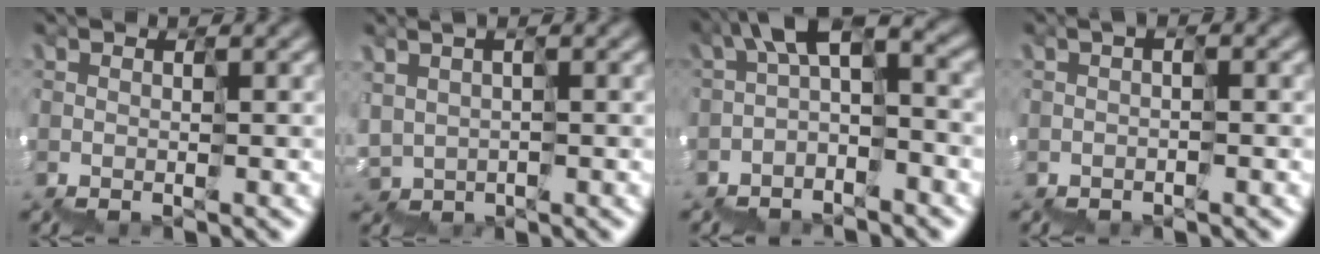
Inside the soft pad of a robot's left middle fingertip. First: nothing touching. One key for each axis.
{"total": 3.2, "fx": 2.2, "fy": -0.1, "fz": -2.3, "tx": 0.032, "ty": 0.020, "tz": 0.047}
{"total": 4.1, "fx": -1.0, "fy": 1.9, "fz": 3.4, "tx": -0.072, "ty": 0.017, "tz": -0.015}
{"total": 1.3, "fx": -0.9, "fy": -0.8, "fz": -0.6, "tx": 0.005, "ty": 0.003, "tz": -0.014}